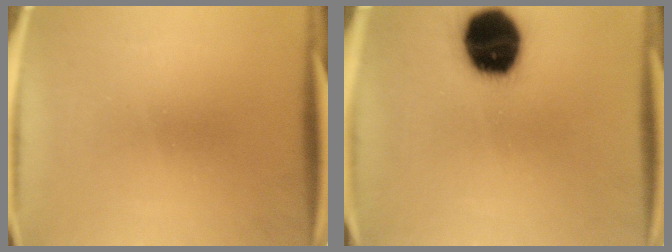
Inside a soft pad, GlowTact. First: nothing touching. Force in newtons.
{"total": 19.8}